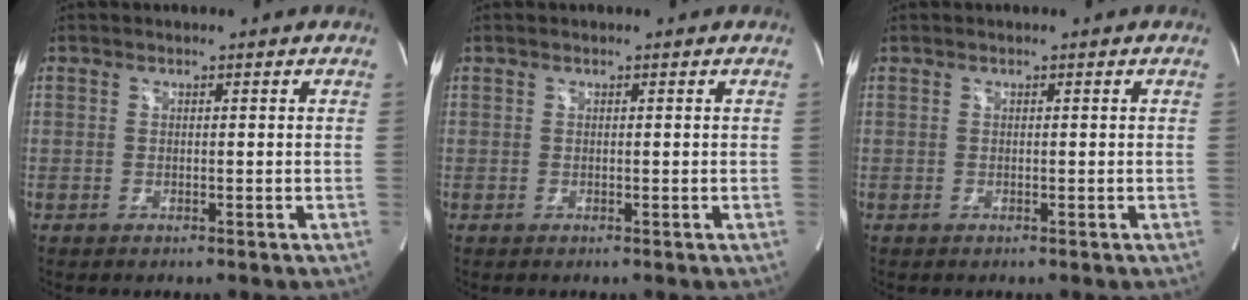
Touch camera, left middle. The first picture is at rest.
{"total": 0.0}
{"total": 0.0}